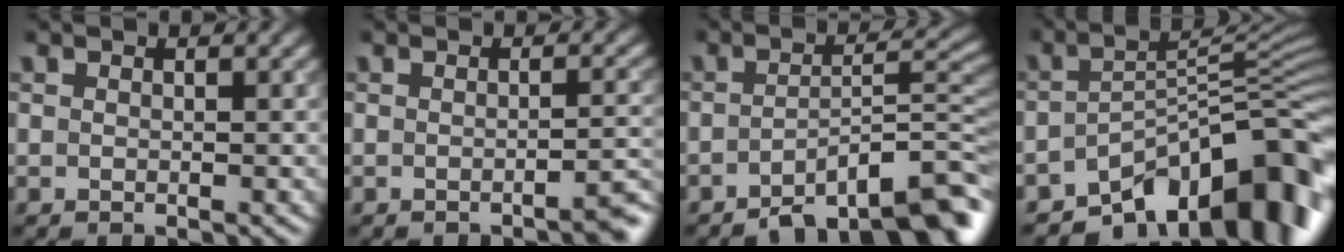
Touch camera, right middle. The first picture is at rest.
{"total": 2.2, "force": [-1.6, 0.4, 1.5], "torque": [-0.007, 0.008, -0.028]}
{"total": 8.6, "force": [-6.1, 2.3, 5.6], "torque": [-0.064, 0.009, -0.097]}
{"total": 12.7, "force": [-7.9, 5.0, 8.6], "torque": [-0.109, 0.004, -0.124]}